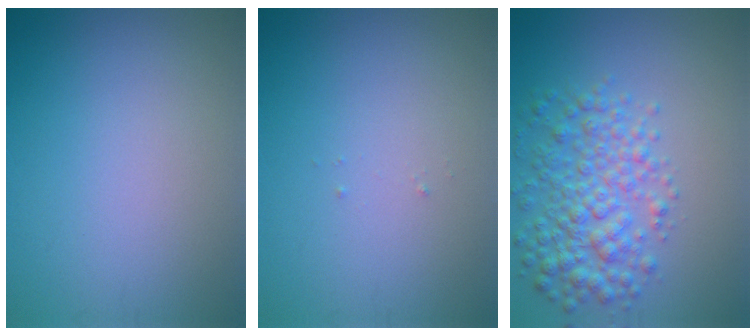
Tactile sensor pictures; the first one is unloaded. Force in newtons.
{"total": 0.0}
{"total": 5.2, "press": 5.2, "slide": 0.1}